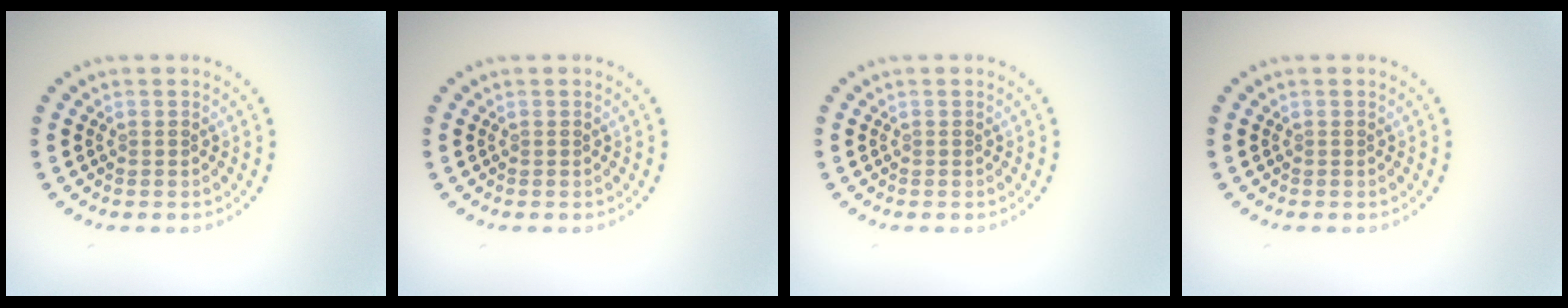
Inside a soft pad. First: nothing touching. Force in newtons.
{"total": 0.0}
{"total": 0.0}
{"total": 0.0}